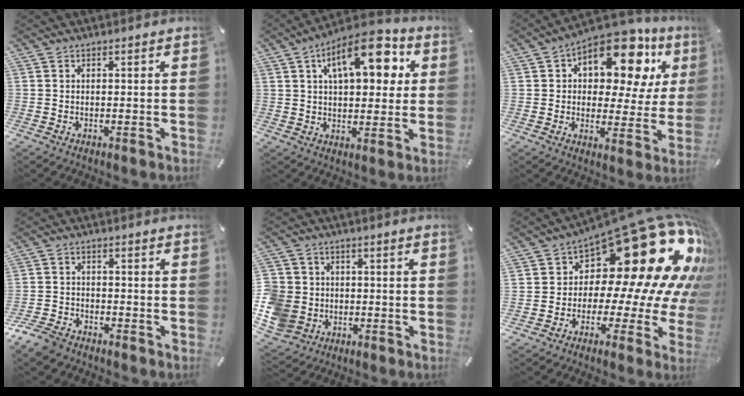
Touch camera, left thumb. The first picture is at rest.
{"total": 15.7, "force": [6.9, 7.5, 12.0], "torque": [-0.173, -0.018, 0.112]}
{"total": 15.4, "force": [9.5, 7.5, 9.5], "torque": [-0.138, -0.071, 0.159]}
{"total": 5.7, "force": [-4.7, 2.5, 2.1], "torque": [-0.060, 0.015, -0.097]}
{"total": 9.8, "force": [-1.8, 9.0, 3.3], "torque": [-0.088, 0.014, -0.032]}
{"total": 28.7, "force": [12.1, 13.4, 22.3], "torque": [-0.309, -0.124, 0.229]}